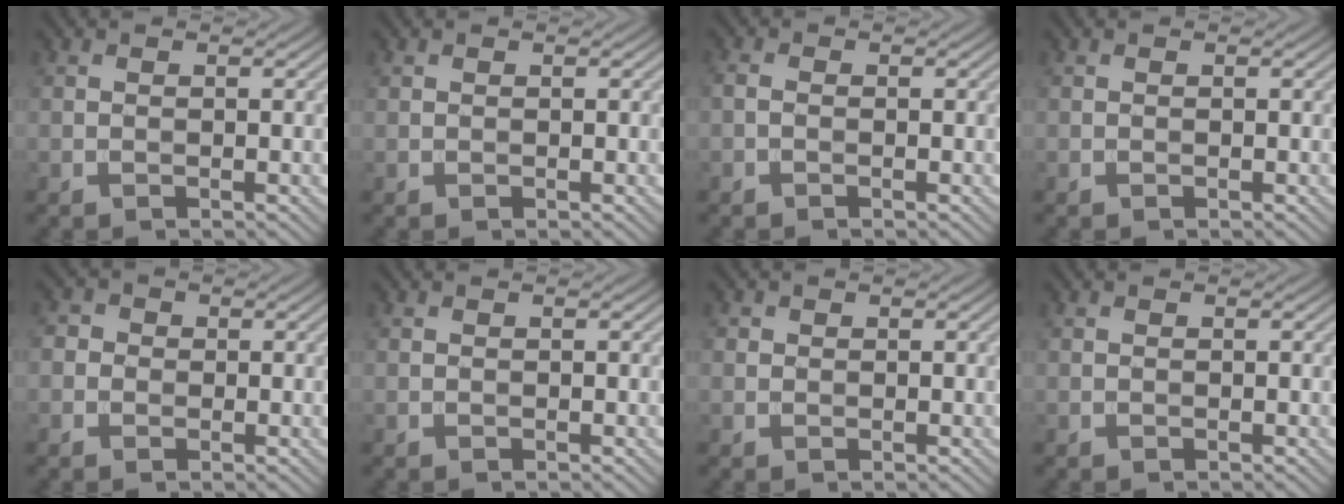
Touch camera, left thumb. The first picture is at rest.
{"total": 0.0}
{"total": 1.0, "force": [-0.5, 0.5, 0.7], "torque": [-0.020, 0.001, -0.015]}
{"total": 0.0}
{"total": 2.1, "force": [-0.2, 2.1, 0.5], "torque": [-0.009, 0.004, -0.018]}
{"total": 0.0}
{"total": 0.8, "force": [0.2, 0.7, 0.2], "torque": [-0.002, -0.001, 0.001]}
{"total": 0.0}